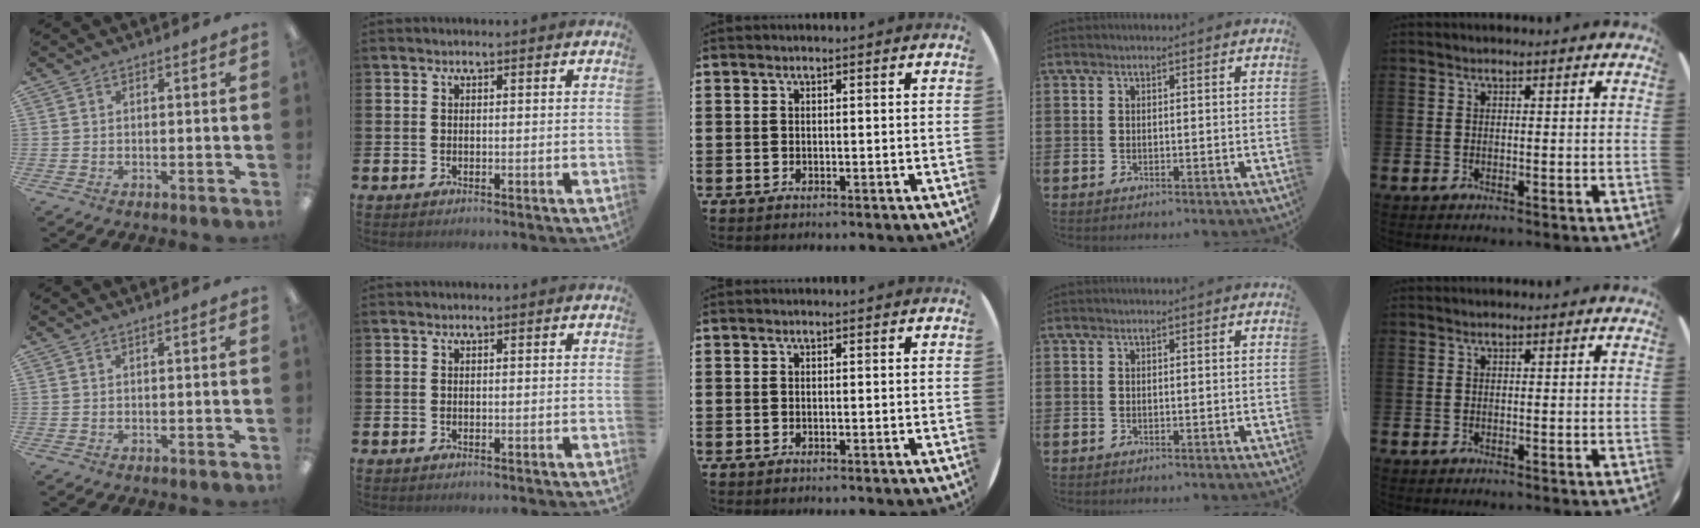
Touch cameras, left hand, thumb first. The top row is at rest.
{"thumb": {"total": 0.5, "force": [0.1, 0.0, 0.5], "torque": [-0.009, -0.001, 0.002]}}